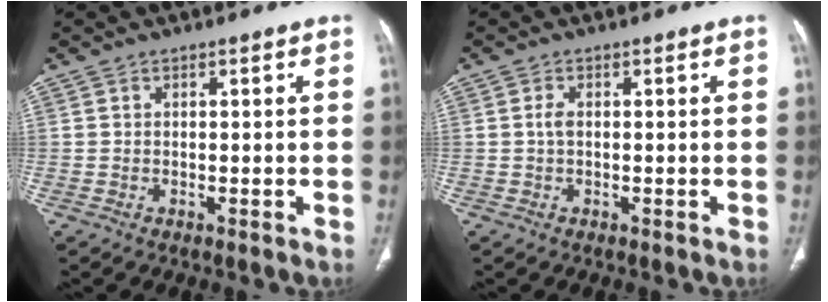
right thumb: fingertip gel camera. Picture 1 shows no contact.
{"total": 1.3, "force": [0.1, 0.7, 1.1], "torque": [-0.025, 0.001, 0.000]}